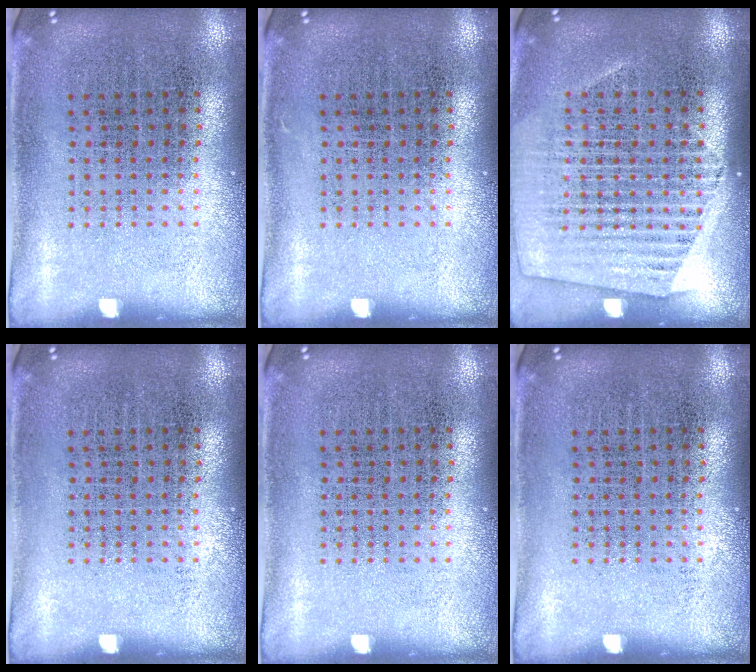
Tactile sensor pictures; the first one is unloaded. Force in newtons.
{"total": 0.0}
{"total": 1.5, "press": 1.5, "slide": 0.5}
{"total": 0.0}
{"total": 0.0}
{"total": 0.0}